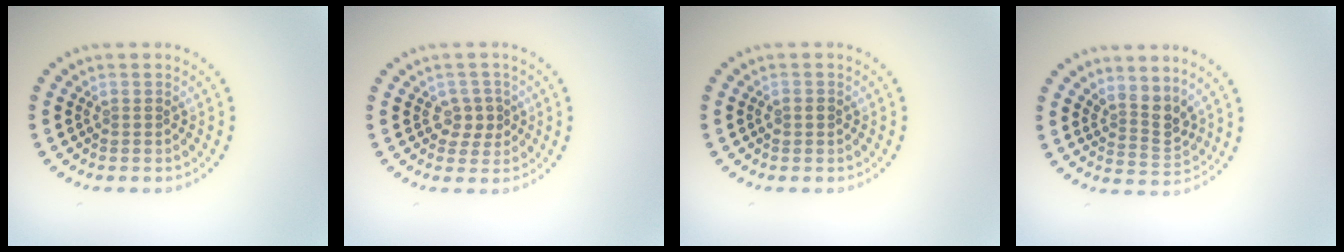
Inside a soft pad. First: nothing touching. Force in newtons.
{"total": 2.1, "press": 1.9, "slide": 0.8}
{"total": 1.1, "press": 1.1, "slide": 0.1}
{"total": 2.7, "press": 2.0, "slide": 1.8}